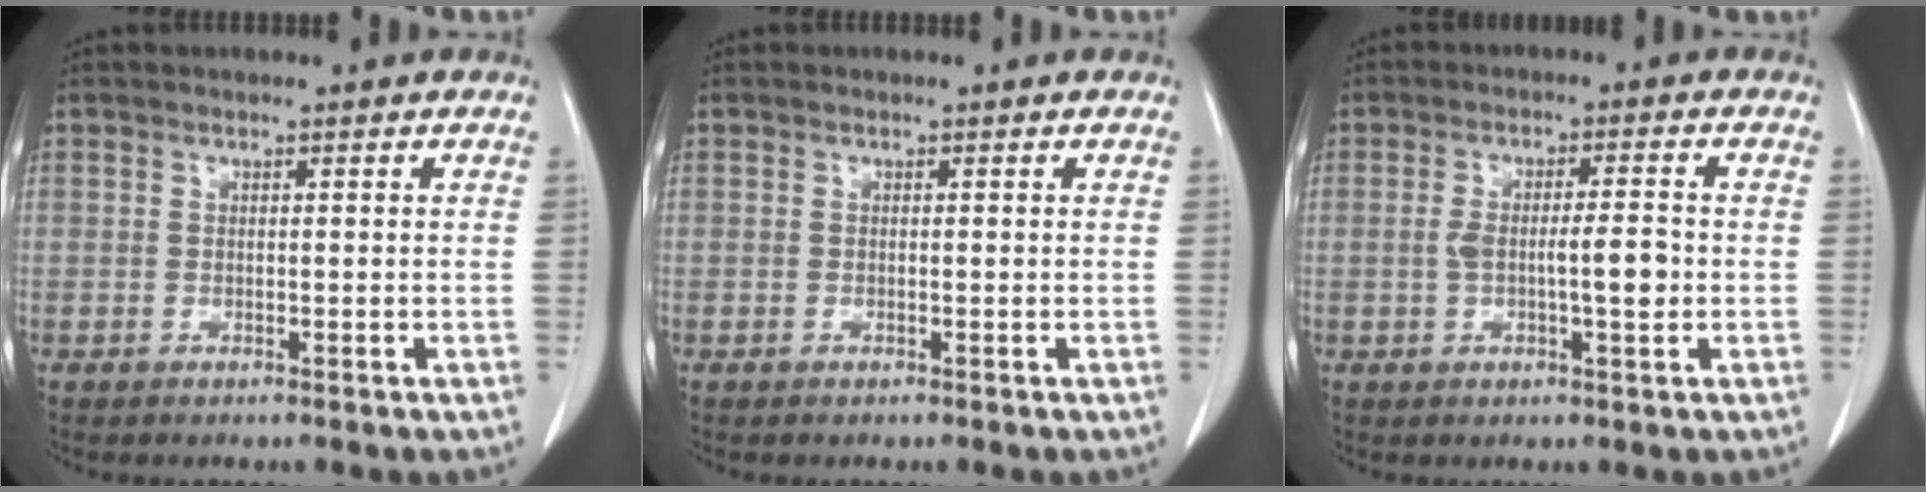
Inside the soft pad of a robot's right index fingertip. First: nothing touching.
{"total": 0.0}
{"total": 5.6, "force": [-0.7, 0.8, 5.5], "torque": [-0.099, 0.004, -0.010]}